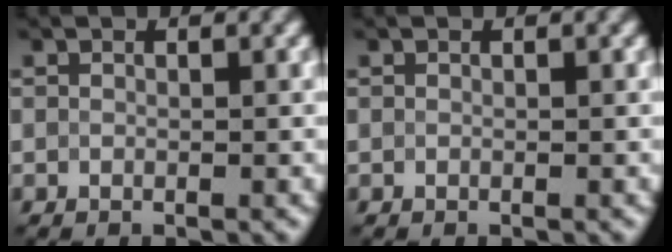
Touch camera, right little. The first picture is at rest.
{"total": 0.0}